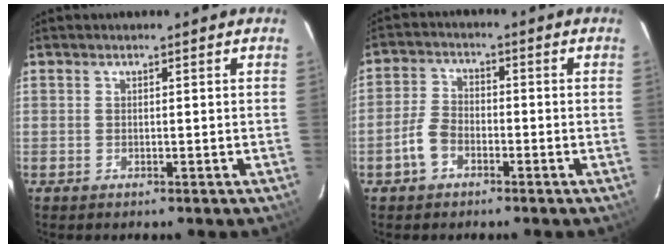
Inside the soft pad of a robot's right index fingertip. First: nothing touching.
{"total": 5.1, "force": [-2.6, 3.3, 2.9], "torque": [-0.066, 0.013, -0.049]}